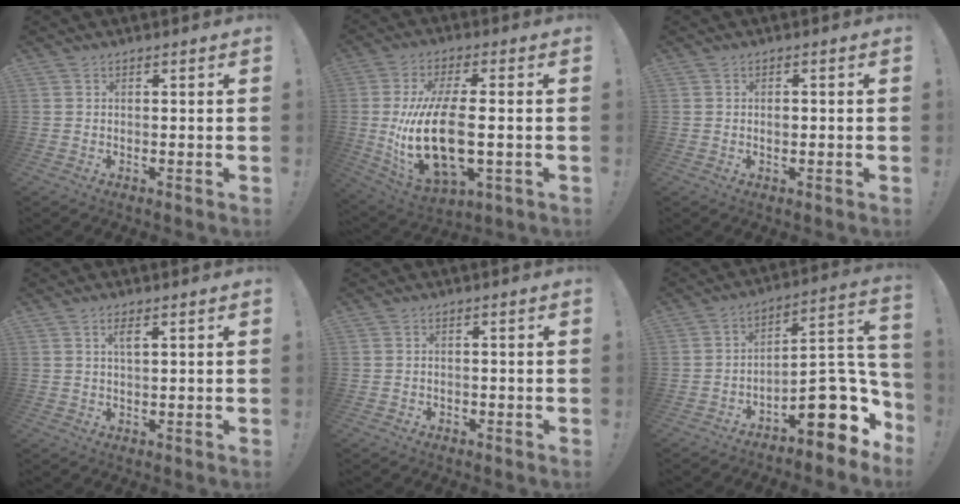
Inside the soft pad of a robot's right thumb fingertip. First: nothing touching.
{"total": 21.0, "force": [-1.9, 9.4, 18.7], "torque": [-0.371, -0.009, -0.027]}
{"total": 1.2, "force": [-0.6, 0.5, 1.0], "torque": [-0.016, 0.003, -0.012]}
{"total": 2.6, "force": [1.1, 0.7, 2.2], "torque": [-0.039, -0.001, 0.016]}
{"total": 0.9, "force": [-0.8, 0.5, 0.1], "torque": [-0.001, 0.001, -0.015]}
{"total": 17.6, "force": [-7.3, 8.1, 13.8], "torque": [-0.149, 0.030, -0.107]}